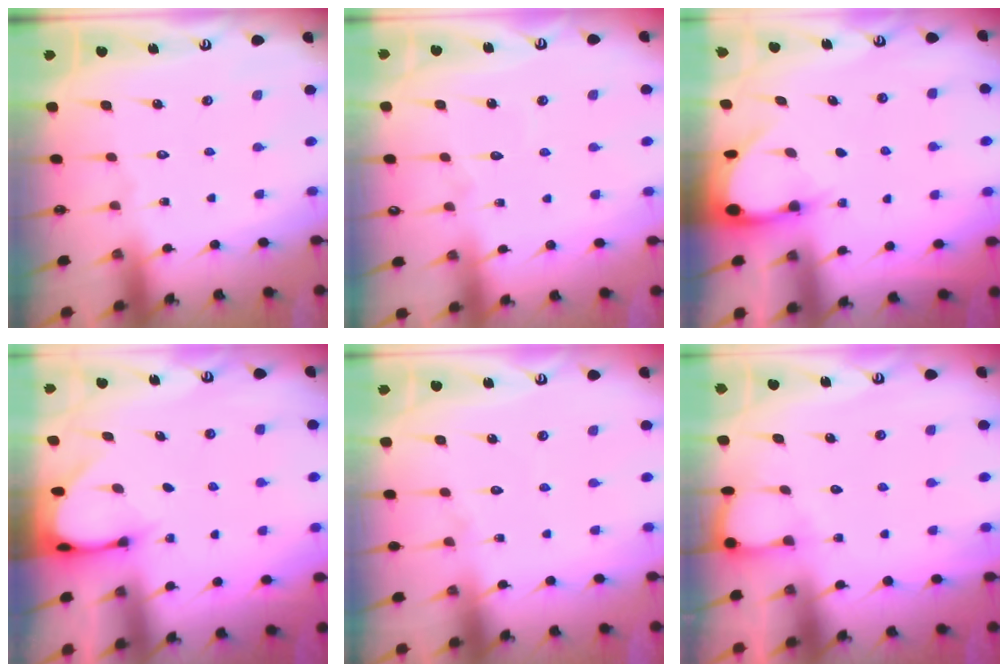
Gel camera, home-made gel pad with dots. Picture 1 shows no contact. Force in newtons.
{"total": 5.4, "press": 5.4, "slide": 0.4}
{"total": 3.1, "press": 3.1, "slide": 0.2}
{"total": 3.0, "press": 3.0, "slide": 0.2}
{"total": 4.7, "press": 4.7, "slide": 0.6}
{"total": 3.6, "press": 3.6, "slide": 0.2}